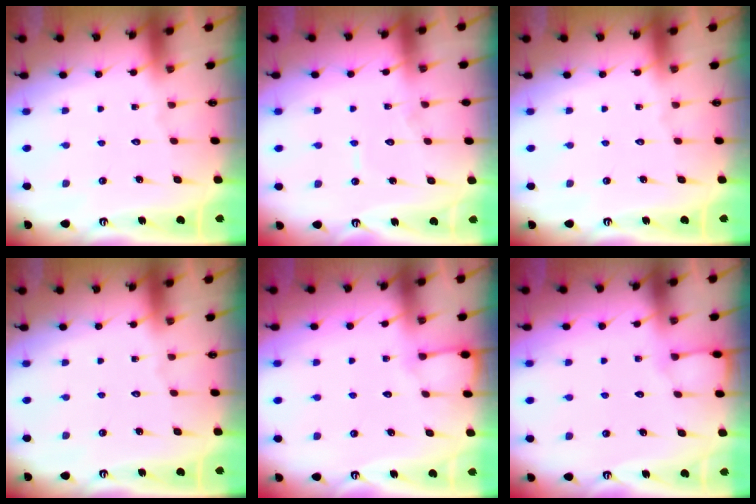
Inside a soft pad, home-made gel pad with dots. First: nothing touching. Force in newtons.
{"total": 4.7, "press": 4.7, "slide": 0.5}
{"total": 0.0}
{"total": 0.0}
{"total": 3.8, "press": 3.8, "slide": 0.5}
{"total": 2.9, "press": 2.9, "slide": 0.5}